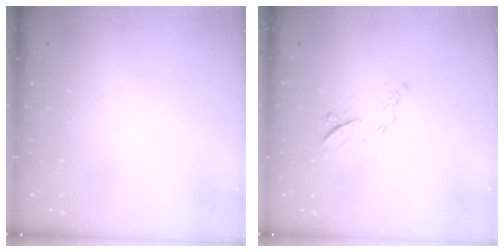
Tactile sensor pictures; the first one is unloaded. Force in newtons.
{"total": 7.6, "press": 7.5, "slide": 1.1}